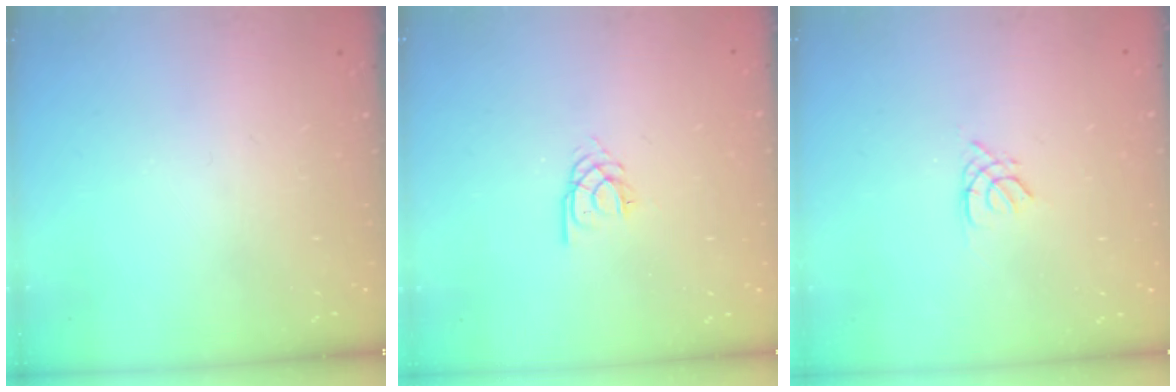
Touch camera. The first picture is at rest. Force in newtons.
{"total": 2.3, "press": 2.3, "slide": 0.2}
{"total": 1.3, "press": 1.3, "slide": 0.3}